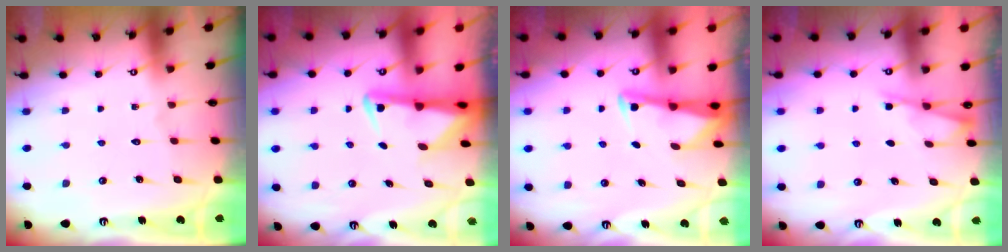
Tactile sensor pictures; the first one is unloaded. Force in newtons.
{"total": 3.1, "press": 3.1, "slide": 0.6}
{"total": 3.3, "press": 3.3, "slide": 0.4}
{"total": 2.6, "press": 2.6, "slide": 0.4}